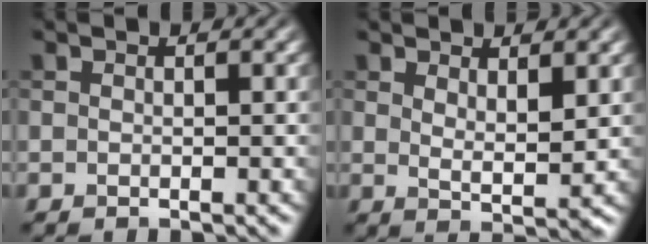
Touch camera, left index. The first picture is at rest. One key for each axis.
{"total": 2.7, "fx": 1.5, "fy": 0.7, "fz": 2.1, "tx": -0.035, "ty": -0.011, "tz": 0.029}